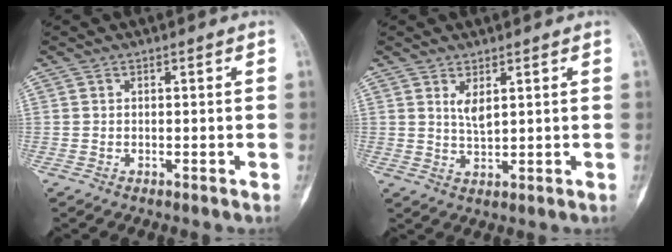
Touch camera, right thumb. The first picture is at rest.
{"total": 2.9, "force": [1.4, 0.8, 2.4], "torque": [-0.047, -0.017, 0.034]}